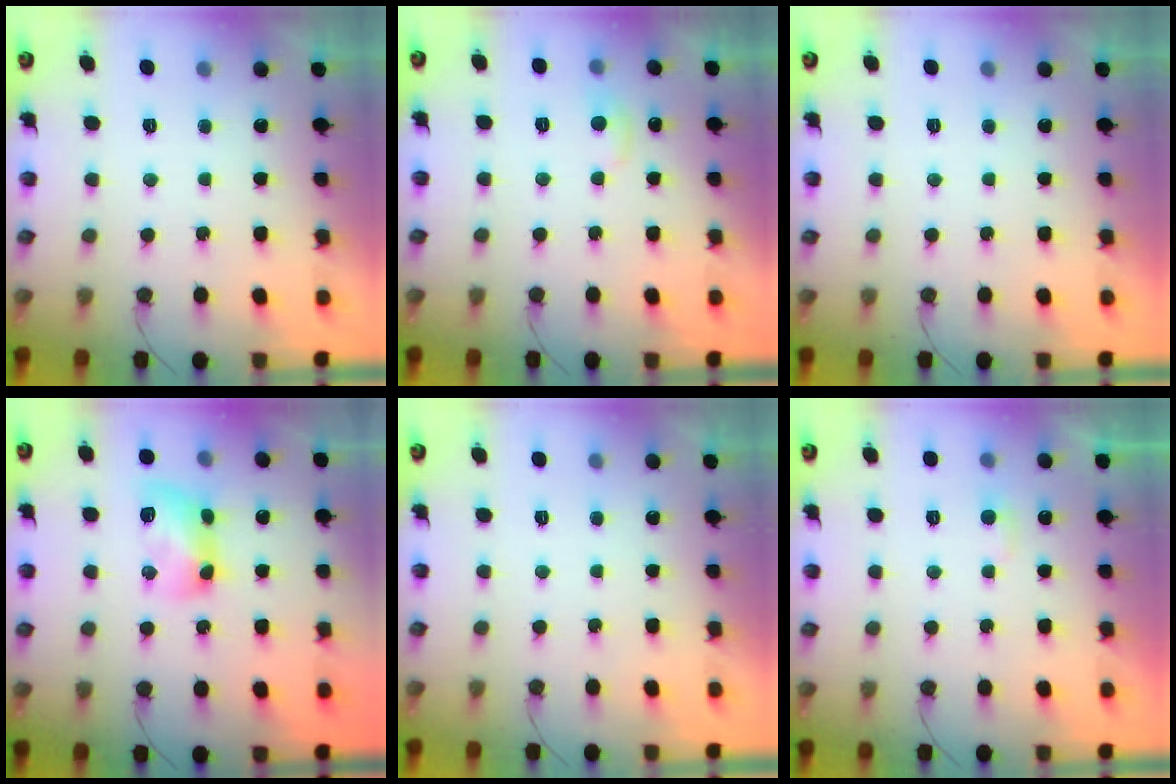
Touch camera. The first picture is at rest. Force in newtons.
{"total": 4.8, "press": 4.8, "slide": 0.5}
{"total": 0.0}
{"total": 10.3, "press": 10.2, "slide": 0.8}
{"total": 0.0}
{"total": 2.7, "press": 2.7, "slide": 0.2}